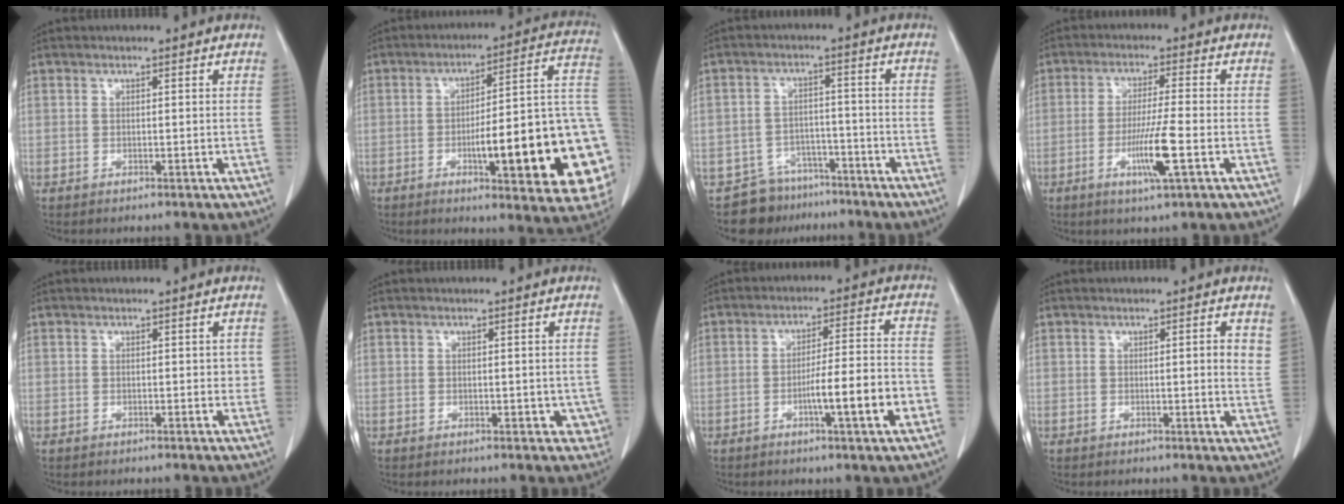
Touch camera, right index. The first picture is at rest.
{"total": 23.3, "force": [-5.1, 3.6, 22.4], "torque": [-0.206, 0.019, -0.060]}
{"total": 7.6, "force": [-6.1, 4.5, -0.1], "torque": [0.013, 0.026, -0.092]}
{"total": 7.4, "force": [-2.5, -0.5, 6.9], "torque": [-0.127, -0.015, -0.048]}
{"total": 1.3, "force": [0.1, 1.0, 0.8], "torque": [-0.005, 0.010, 0.002]}
{"total": 2.8, "force": [-0.2, 2.1, 1.9], "torque": [-0.001, 0.004, 0.002]}
{"total": 9.5, "force": [-3.3, 0.2, 8.9], "torque": [-0.137, 0.002, -0.051]}
{"total": 2.3, "force": [0.9, 0.3, 2.1], "torque": [-0.024, -0.002, 0.006]}